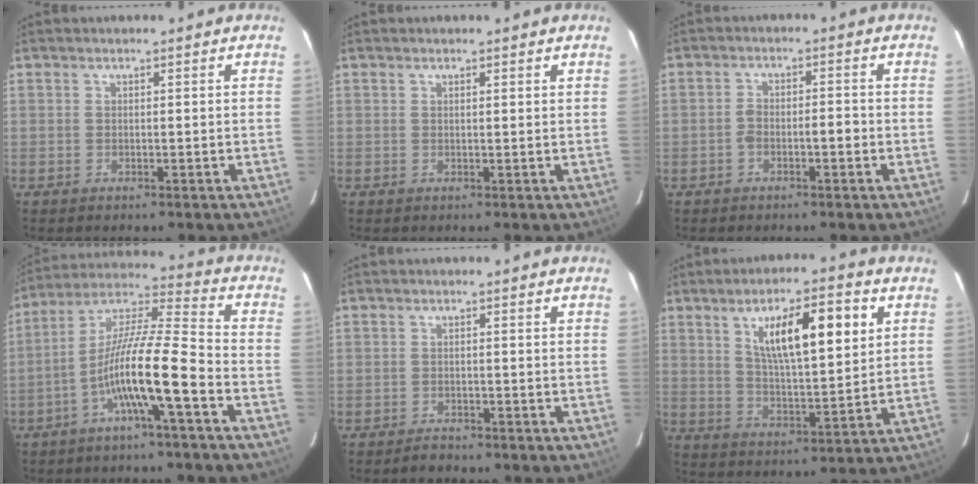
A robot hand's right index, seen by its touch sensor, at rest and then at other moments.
{"total": 0.7, "force": [0.6, 0.1, 0.4], "torque": [-0.008, 0.005, 0.008]}
{"total": 3.3, "force": [-1.2, 1.2, 2.8], "torque": [-0.050, 0.016, -0.018]}
{"total": 13.2, "force": [-5.1, 0.1, 12.2], "torque": [-0.228, 0.016, -0.099]}
{"total": 1.5, "force": [-1.4, 0.5, 0.2], "torque": [-0.006, -0.002, -0.020]}
{"total": 13.5, "force": [5.0, 3.0, 12.1], "torque": [-0.204, 0.009, 0.089]}